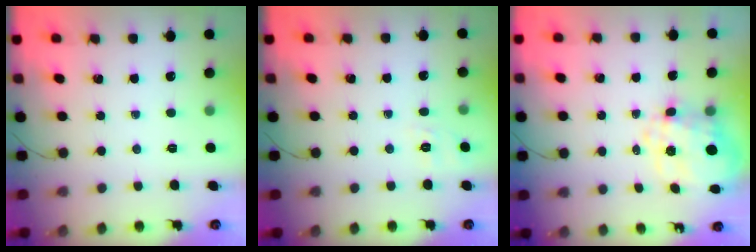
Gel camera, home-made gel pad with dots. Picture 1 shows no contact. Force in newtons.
{"total": 2.0, "press": 0.2, "slide": 1.9}
{"total": 11.6, "press": 11.5, "slide": 1.4}